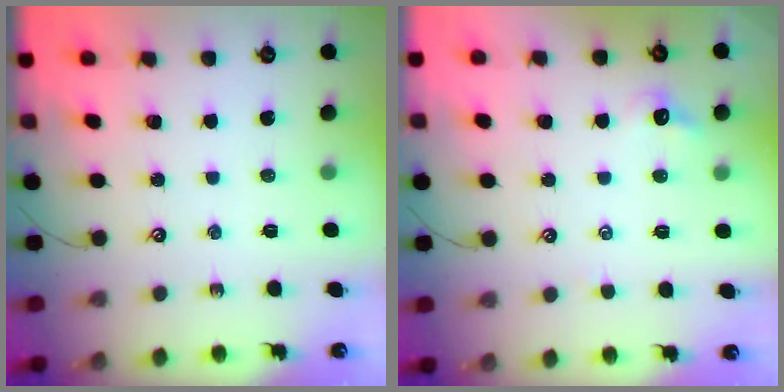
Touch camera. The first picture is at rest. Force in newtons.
{"total": 1.5, "press": 1.3, "slide": 0.7}